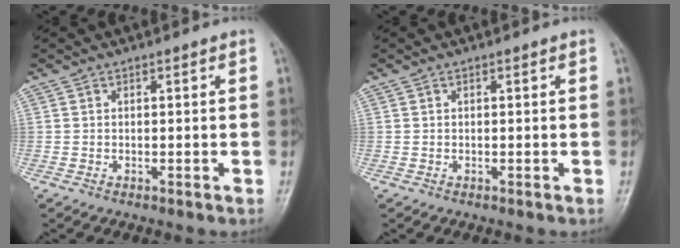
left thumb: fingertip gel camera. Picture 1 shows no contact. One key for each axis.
{"total": 0.0}